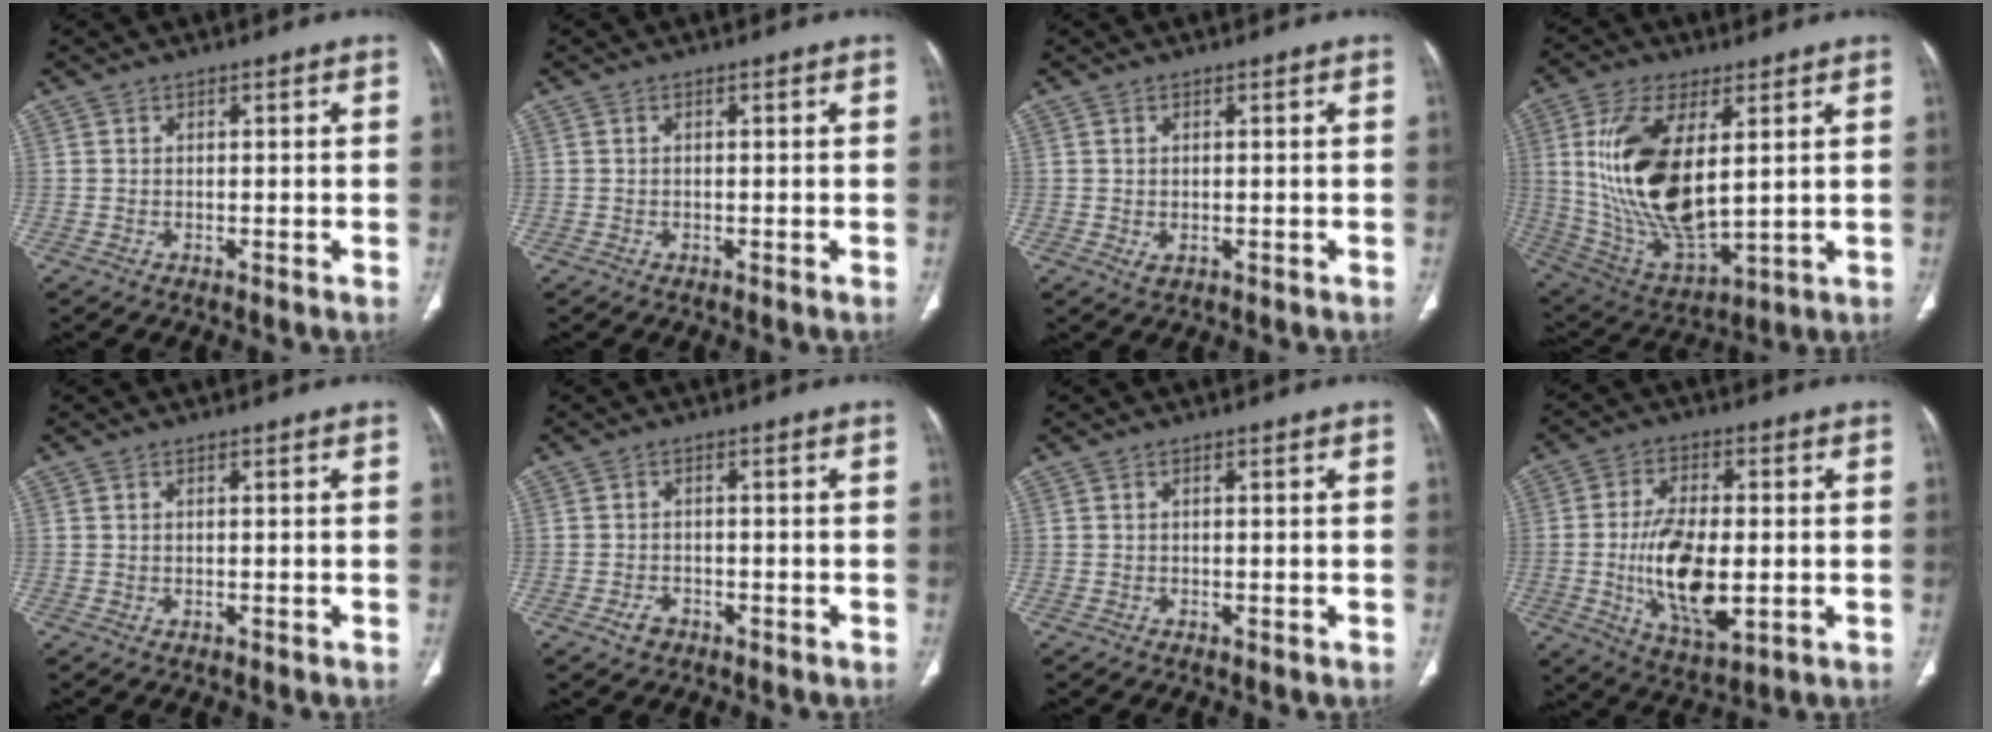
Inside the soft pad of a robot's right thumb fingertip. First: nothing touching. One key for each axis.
{"total": 0.0}
{"total": 1.7, "fx": -0.3, "fy": 1.0, "fz": 1.3, "tx": -0.026, "ty": 0.002, "tz": 0.001}
{"total": 20.5, "fx": 4.0, "fy": 9.5, "fz": 17.7, "tx": -0.344, "ty": -0.025, "tz": 0.091}
{"total": 0.0}
{"total": 2.5, "fx": -1.5, "fy": 1.7, "fz": 1.1, "tx": -0.017, "ty": 0.013, "tz": -0.018}
{"total": 0.5, "fx": -0.2, "fy": 0.2, "fz": 0.4, "tx": -0.007, "ty": 0.001, "tz": -0.001}
{"total": 14.6, "fx": -1.9, "fy": 6.9, "fz": 12.8, "tx": -0.228, "ty": -0.010, "tz": -0.025}